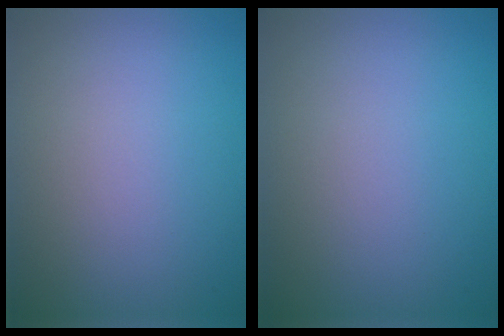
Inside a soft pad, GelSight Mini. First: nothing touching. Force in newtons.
{"total": 0.0}